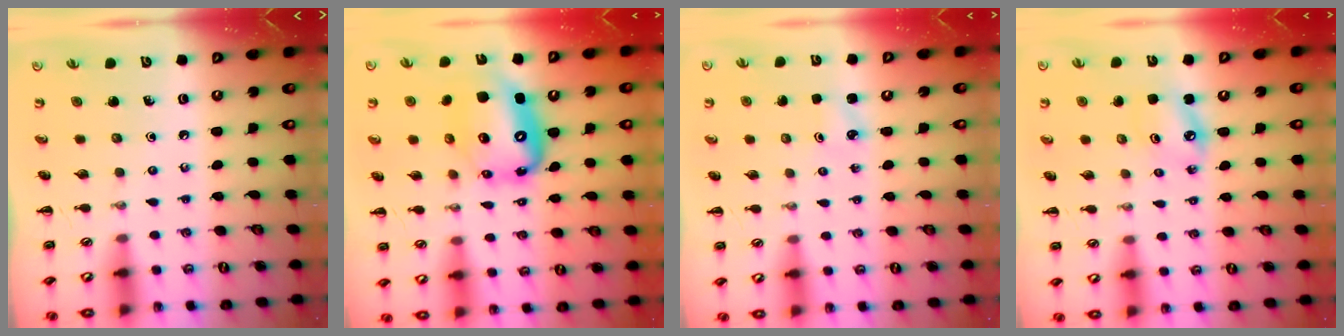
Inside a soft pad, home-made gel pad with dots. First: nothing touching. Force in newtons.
{"total": 14.1, "press": 13.6, "slide": 3.7}
{"total": 1.8, "press": 1.7, "slide": 0.5}
{"total": 5.4, "press": 5.3, "slide": 1.2}